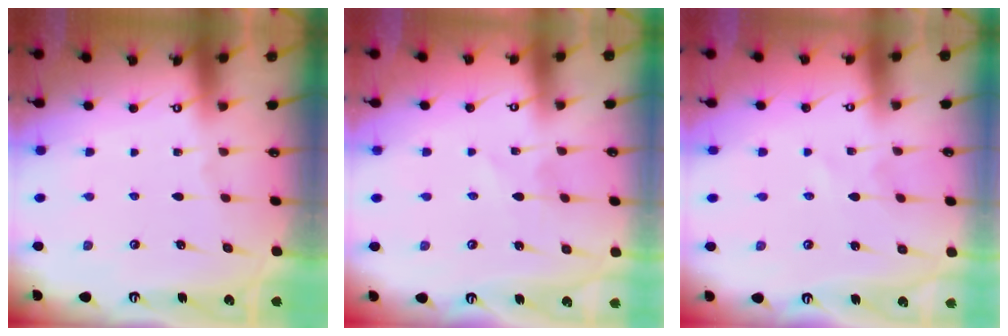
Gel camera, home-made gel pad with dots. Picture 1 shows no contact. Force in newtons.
{"total": 1.4, "press": 1.4, "slide": 0.2}
{"total": 1.2, "press": 1.2, "slide": 0.2}